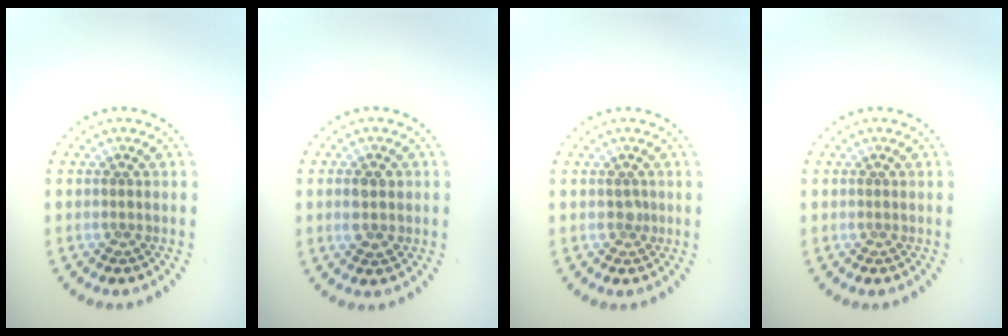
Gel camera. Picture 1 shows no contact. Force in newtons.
{"total": 2.8, "press": 2.8, "slide": 0.2}
{"total": 0.6, "press": 0.5, "slide": 0.3}
{"total": 0.0}